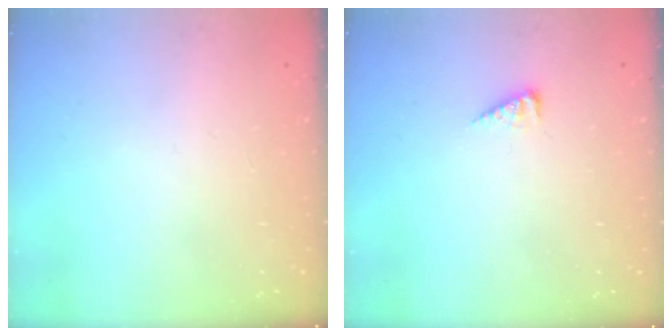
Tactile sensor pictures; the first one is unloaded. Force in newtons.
{"total": 3.0, "press": 2.9, "slide": 0.4}